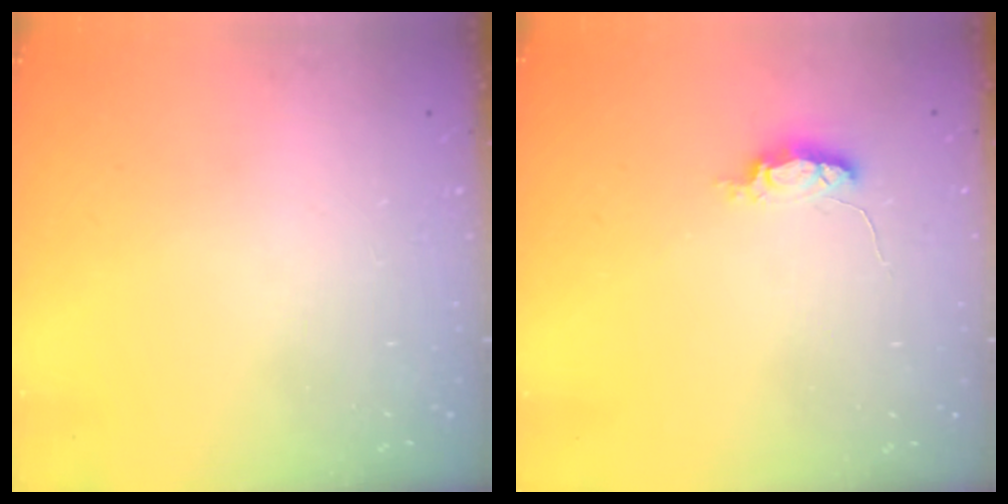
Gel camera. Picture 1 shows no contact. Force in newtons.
{"total": 4.7, "press": 4.7, "slide": 0.4}